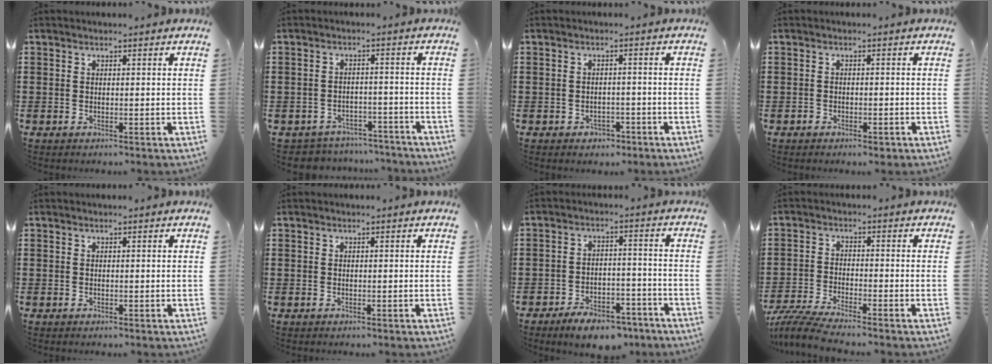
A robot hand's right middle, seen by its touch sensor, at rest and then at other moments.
{"total": 3.6, "force": [-3.5, 0.6, -0.3], "torque": [-0.003, 0.002, -0.077]}
{"total": 1.5, "force": [-1.3, 0.9, 0.1], "torque": [-0.008, 0.000, -0.030]}
{"total": 1.1, "force": [-0.9, 0.6, 0.4], "torque": [-0.009, -0.001, -0.017]}
{"total": 0.0}
{"total": 0.0}
{"total": 5.9, "force": [-5.4, 1.5, 2.1], "torque": [-0.036, 0.010, -0.102]}
{"total": 4.5, "force": [-4.2, -0.1, 1.6], "torque": [-0.050, -0.016, -0.088]}